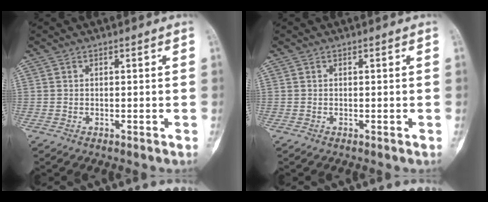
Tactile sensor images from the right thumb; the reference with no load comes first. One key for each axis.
{"total": 0.0}